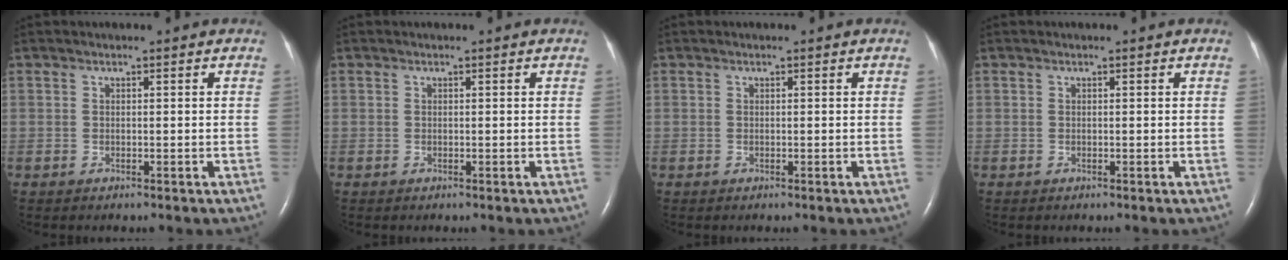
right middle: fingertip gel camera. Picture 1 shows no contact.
{"total": 0.0}
{"total": 0.0}
{"total": 0.0}